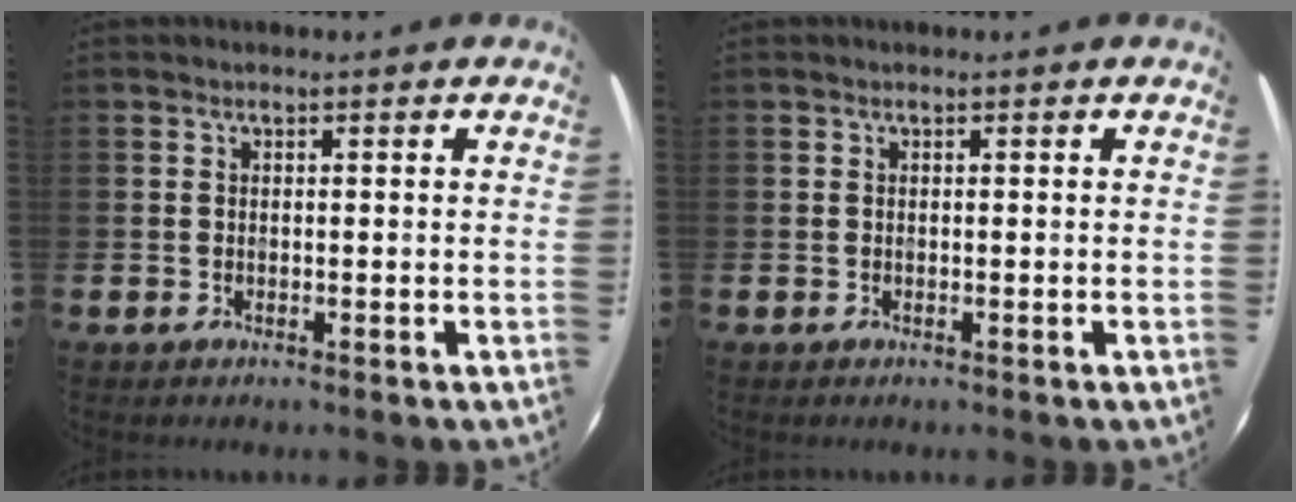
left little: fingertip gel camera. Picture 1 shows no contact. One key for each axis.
{"total": 0.0}